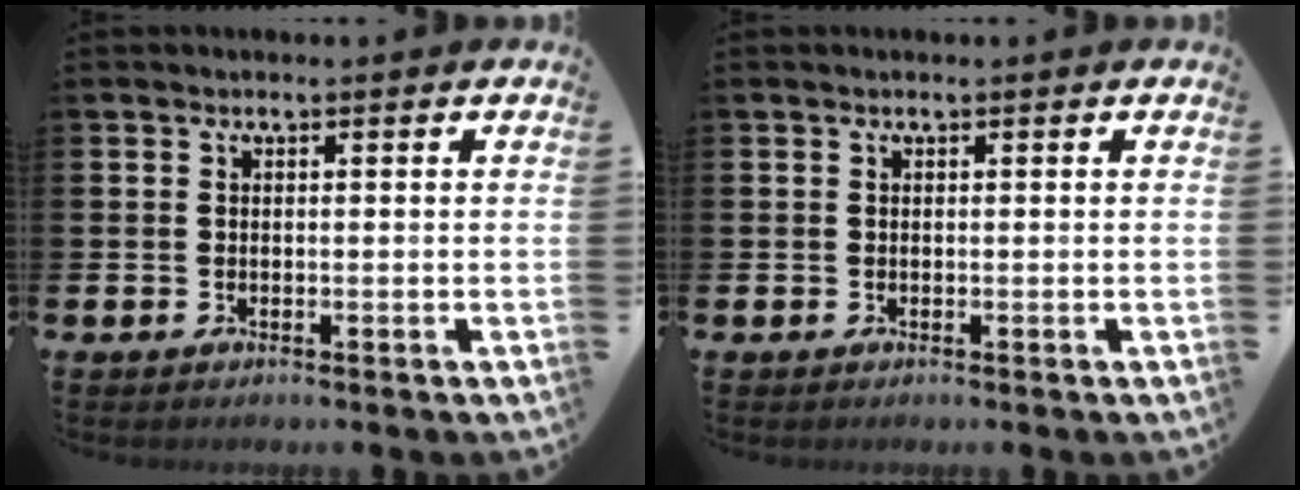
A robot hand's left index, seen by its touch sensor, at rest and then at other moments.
{"total": 0.0}